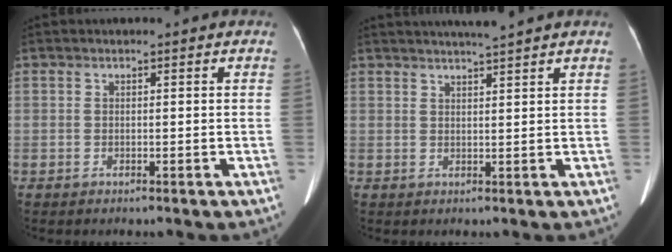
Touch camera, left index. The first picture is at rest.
{"total": 4.9, "force": [4.3, -0.9, 2.1], "torque": [-0.030, 0.012, 0.064]}